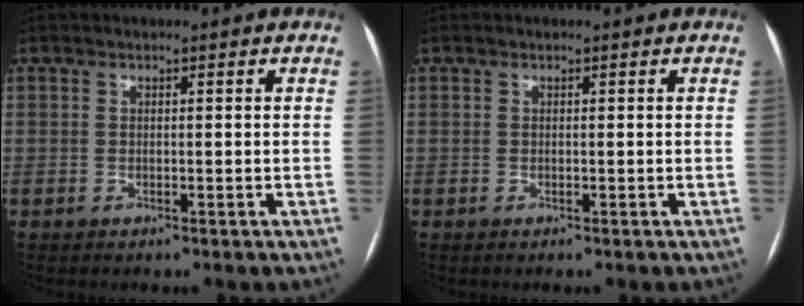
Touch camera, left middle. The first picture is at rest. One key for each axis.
{"total": 0.0}